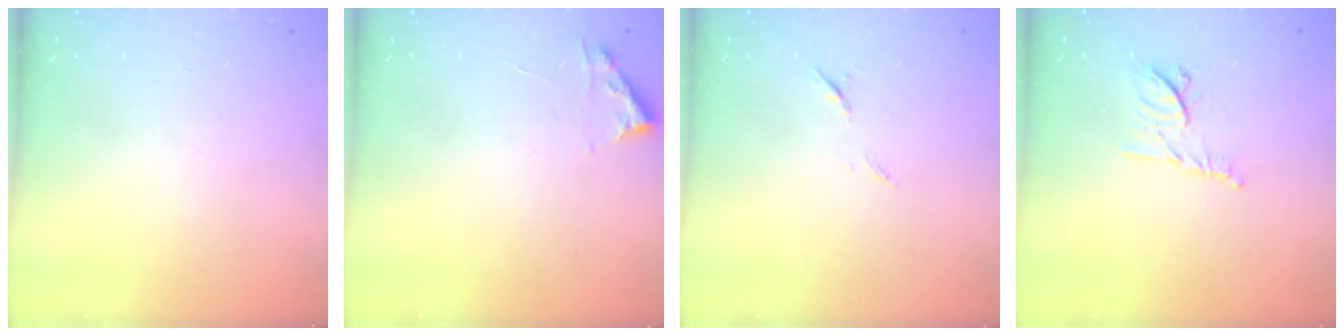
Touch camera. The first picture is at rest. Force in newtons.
{"total": 4.5, "press": 4.4, "slide": 0.5}
{"total": 6.2, "press": 6.2, "slide": 0.8}
{"total": 9.7, "press": 9.7, "slide": 0.6}